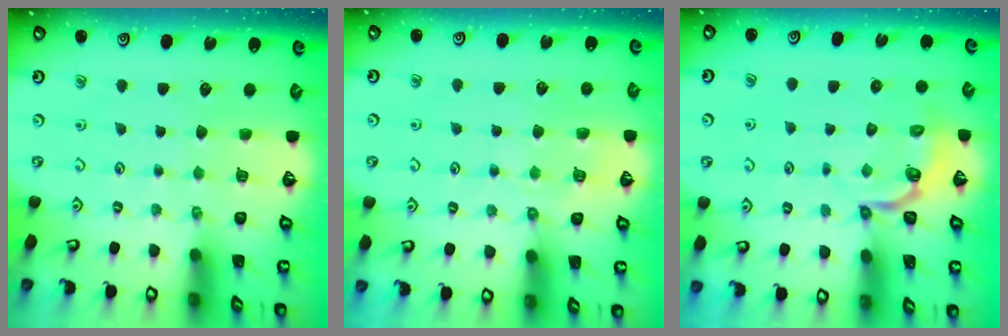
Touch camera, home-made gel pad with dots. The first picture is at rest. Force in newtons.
{"total": 6.1, "press": 6.1, "slide": 0.9}
{"total": 3.4, "press": 2.5, "slide": 2.3}